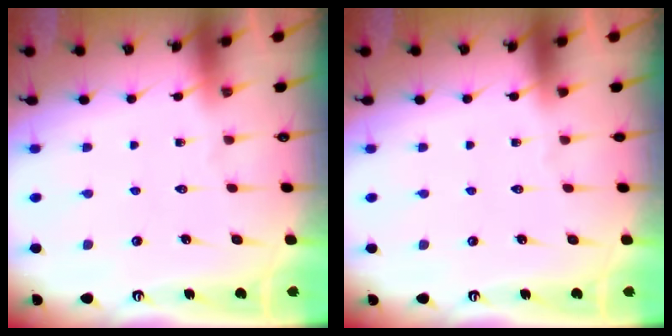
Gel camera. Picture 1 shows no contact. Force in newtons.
{"total": 0.0}